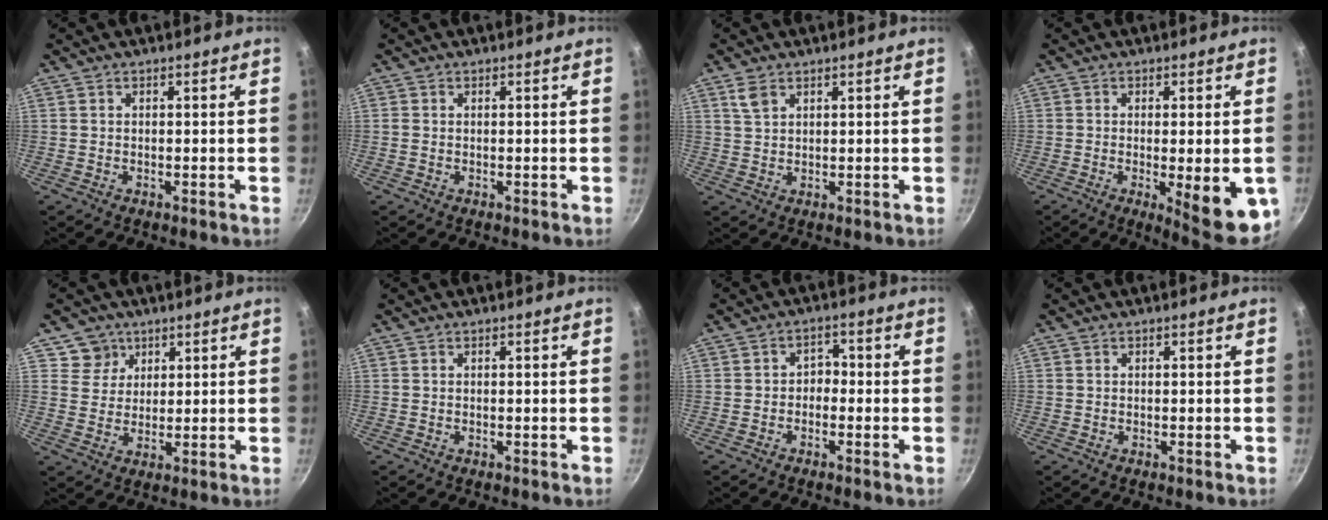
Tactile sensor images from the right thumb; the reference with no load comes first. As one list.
[{"total": 0.7, "force": [0.0, 0.6, 0.3], "torque": [-0.007, 0.002, -0.002]}, {"total": 3.0, "force": [1.7, 1.8, 1.7], "torque": [-0.027, -0.003, 0.035]}, {"total": 11.9, "force": [-2.9, 3.0, 11.2], "torque": [-0.133, -0.009, -0.029]}, {"total": 5.2, "force": [2.9, 4.4, 0.4], "torque": [0.026, -0.005, 0.049]}, {"total": 0.0}, {"total": 2.8, "force": [-1.0, 2.2, 1.4], "torque": [-0.004, 0.018, -0.025]}, {"total": 0.0}]